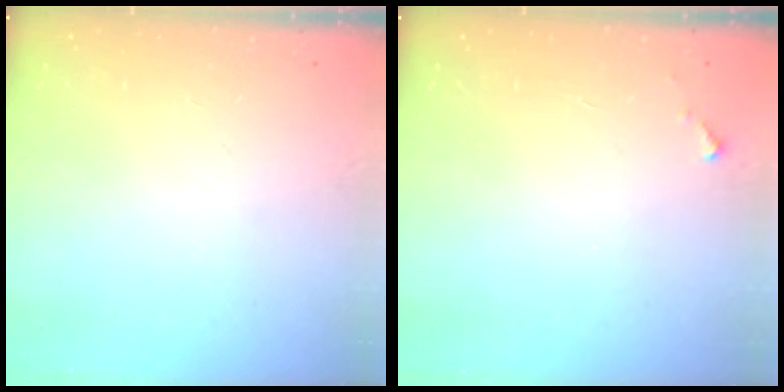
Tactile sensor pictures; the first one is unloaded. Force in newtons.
{"total": 2.8, "press": 2.8, "slide": 0.1}